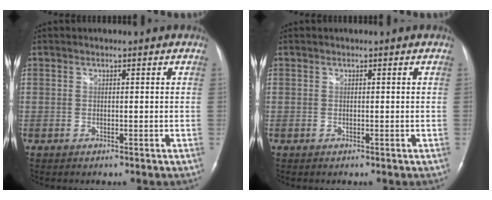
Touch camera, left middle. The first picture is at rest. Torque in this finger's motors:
{"motor_torque": [-0.05, -0.02, 0.09, 0.01]}